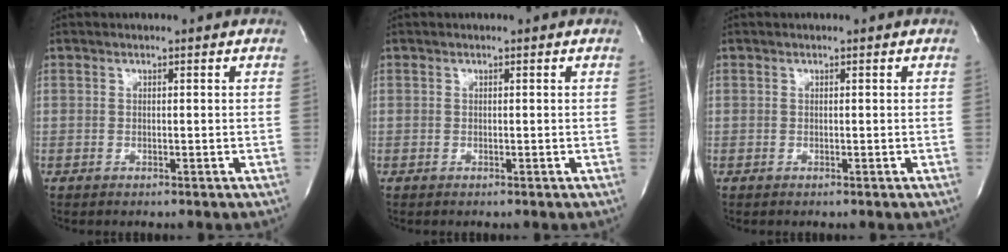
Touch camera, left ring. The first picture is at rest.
{"total": 0.0}
{"total": 0.0}